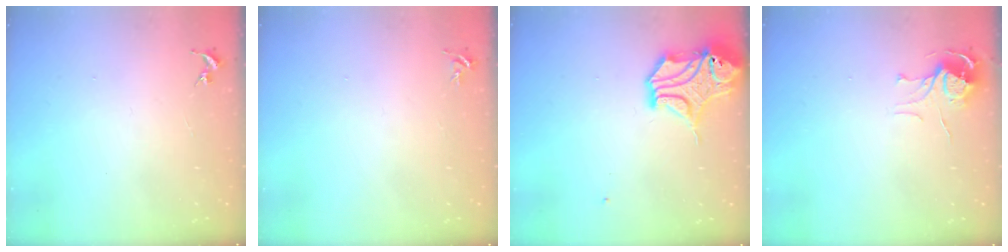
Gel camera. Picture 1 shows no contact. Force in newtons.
{"total": 4.4, "press": 4.4, "slide": 0.6}
{"total": 14.5, "press": 14.4, "slide": 2.2}
{"total": 7.0, "press": 7.0, "slide": 0.6}